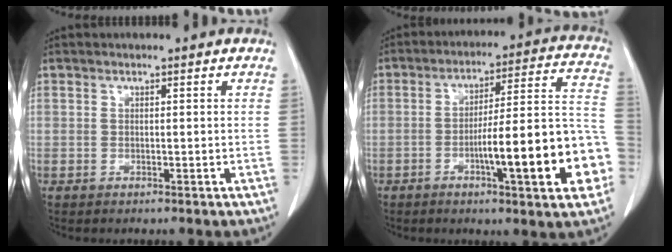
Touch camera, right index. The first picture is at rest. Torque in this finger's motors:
{"motor_torque": [1.52, -0.62, 0.68, 0.19]}